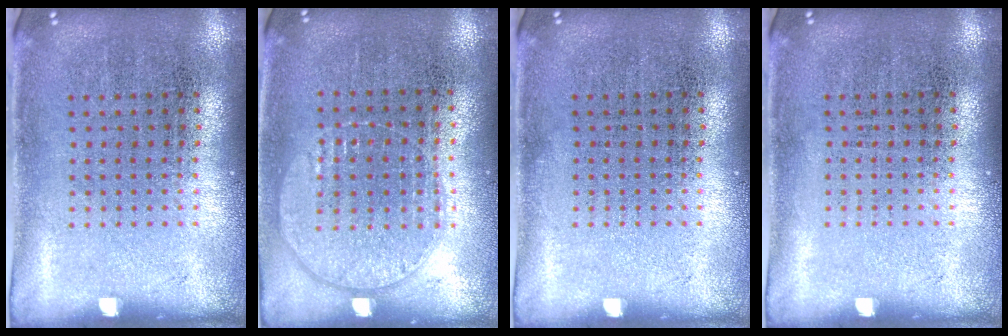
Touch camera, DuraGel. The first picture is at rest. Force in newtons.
{"total": 1.0, "press": 0.9, "slide": 0.4}
{"total": 0.0}
{"total": 0.0}